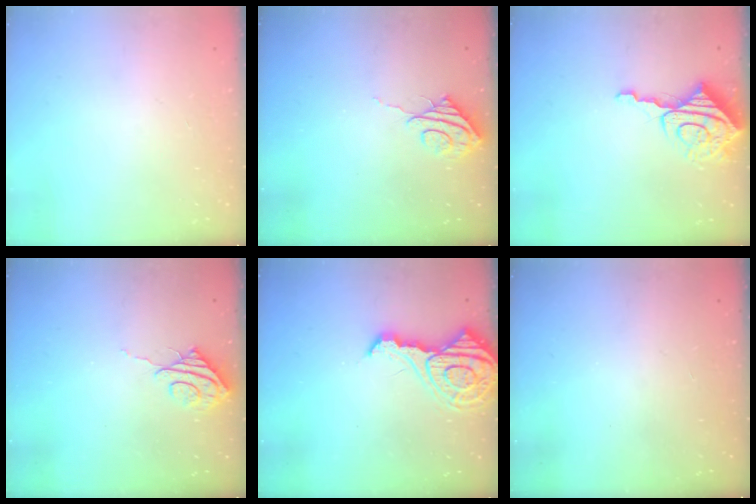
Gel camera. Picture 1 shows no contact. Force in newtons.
{"total": 7.3, "press": 7.3, "slide": 0.3}
{"total": 9.6, "press": 9.5, "slide": 0.9}
{"total": 7.3, "press": 7.3, "slide": 0.3}
{"total": 13.4, "press": 13.3, "slide": 1.3}
{"total": 0.0}